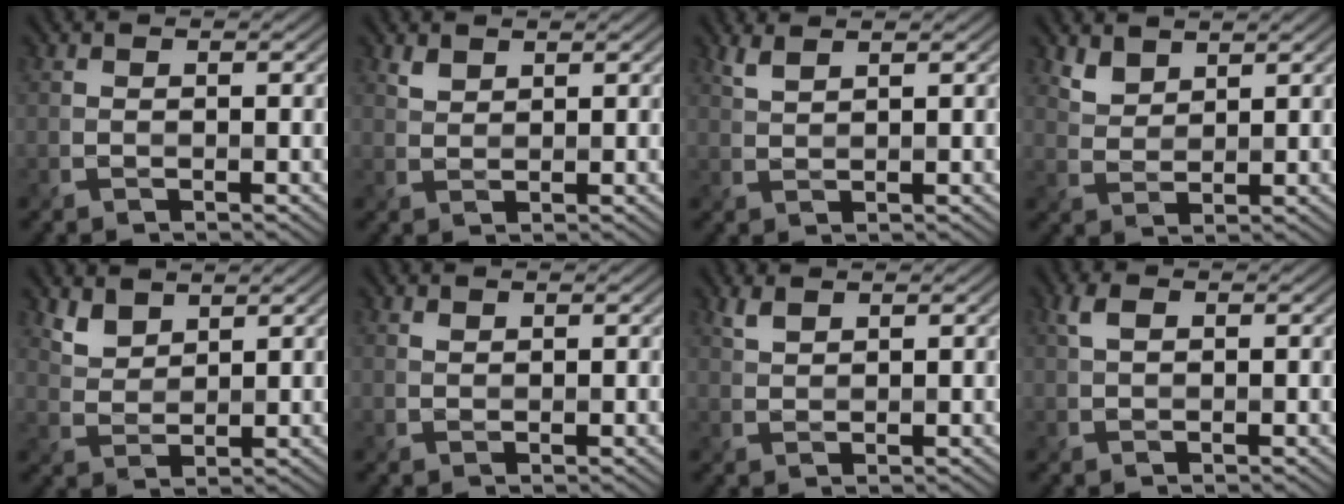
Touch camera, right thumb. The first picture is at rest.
{"total": 1.5, "force": [1.2, 0.7, 0.5], "torque": [-0.016, -0.002, 0.030]}
{"total": 1.8, "force": [1.4, 0.3, 1.1], "torque": [-0.027, 0.005, 0.034]}
{"total": 3.0, "force": [2.4, 1.4, 1.2], "torque": [-0.032, -0.004, 0.059]}
{"total": 3.4, "force": [2.6, 1.6, 1.4], "torque": [-0.039, -0.006, 0.064]}
{"total": 0.6, "force": [0.5, 0.3, 0.2], "torque": [-0.008, -0.003, 0.013]}
{"total": 1.7, "force": [1.3, 0.5, 0.9], "torque": [-0.026, 0.002, 0.032]}
{"total": 1.8, "force": [0.6, 1.0, 1.4], "torque": [-0.035, 0.004, 0.010]}